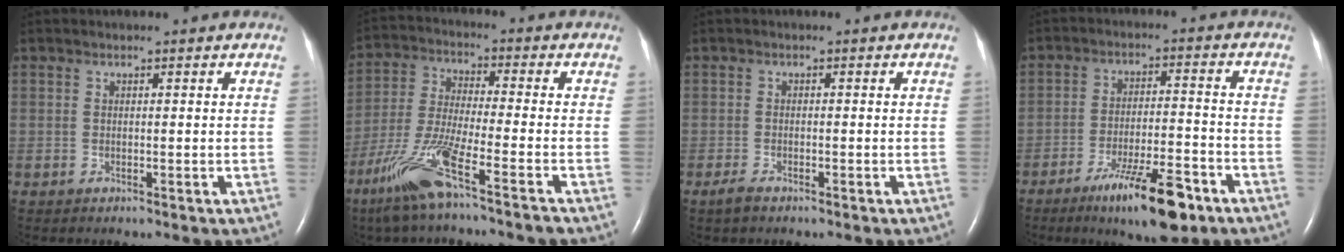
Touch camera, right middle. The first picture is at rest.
{"total": 11.3, "force": [-7.0, -0.1, 8.8], "torque": [-0.195, -0.025, -0.142]}
{"total": 1.7, "force": [-1.2, 0.6, 1.0], "torque": [-0.027, -0.003, -0.023]}
{"total": 11.4, "force": [-7.2, 2.0, 8.6], "torque": [-0.147, -0.015, -0.112]}